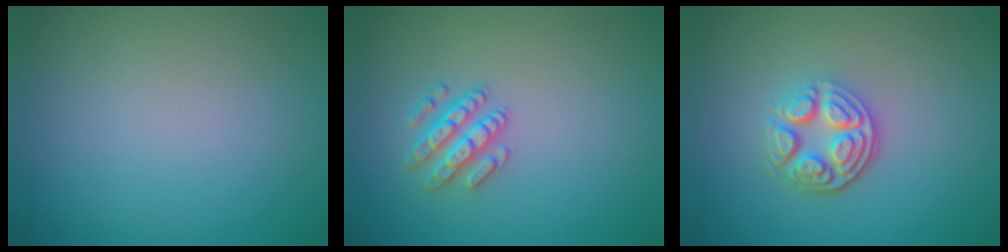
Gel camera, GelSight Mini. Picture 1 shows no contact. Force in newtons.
{"total": 2.5, "press": 2.4, "slide": 0.5}
{"total": 4.1, "press": 3.2, "slide": 2.5}